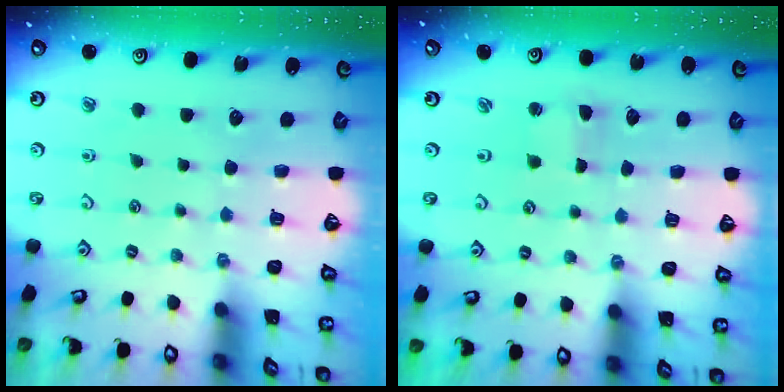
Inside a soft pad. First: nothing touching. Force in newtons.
{"total": 2.0, "press": 2.0, "slide": 0.3}